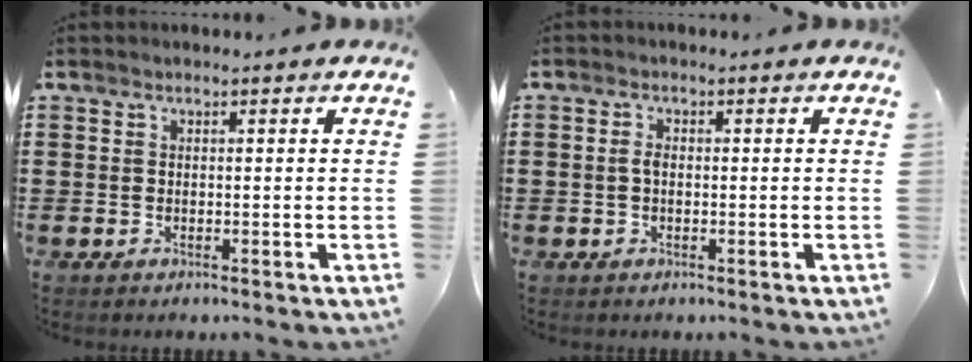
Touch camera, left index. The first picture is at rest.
{"total": 1.7, "force": [-0.2, 1.0, 1.4], "torque": [-0.036, 0.000, -0.007]}